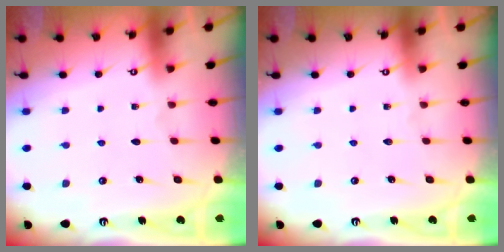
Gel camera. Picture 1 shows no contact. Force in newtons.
{"total": 0.0}